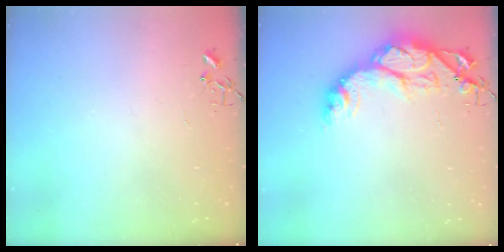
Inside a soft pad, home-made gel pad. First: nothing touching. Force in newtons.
{"total": 15.3, "press": 15.3, "slide": 1.1}